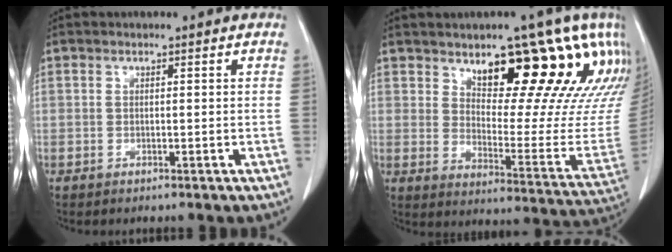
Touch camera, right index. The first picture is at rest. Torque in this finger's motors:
{"motor_torque": [0.64, 0.80, 0.20, 0.05]}